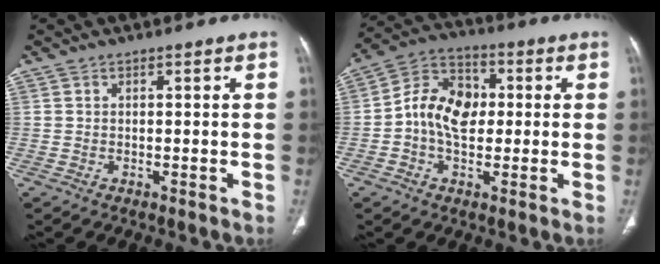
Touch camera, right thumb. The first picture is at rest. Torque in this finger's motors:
{"motor_torque": [0.13, 0.14, 0.01, -0.01, 0.06]}